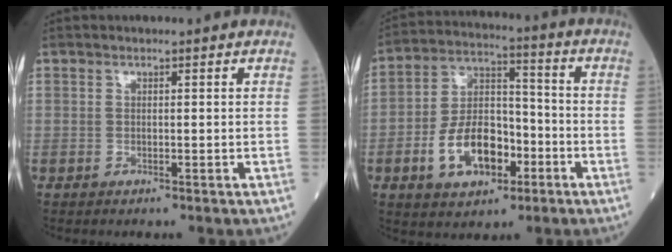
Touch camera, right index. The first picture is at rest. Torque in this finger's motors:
{"motor_torque": [1.46, -0.68, 0.32, 0.08]}